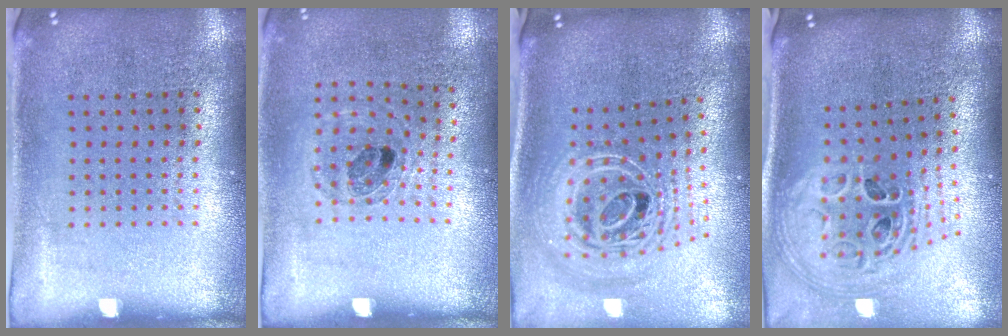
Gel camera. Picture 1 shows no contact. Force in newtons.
{"total": 0.8, "press": 0.8, "slide": 0.2}
{"total": 2.8, "press": 2.0, "slide": 2.0}
{"total": 2.2, "press": 1.6, "slide": 1.5}